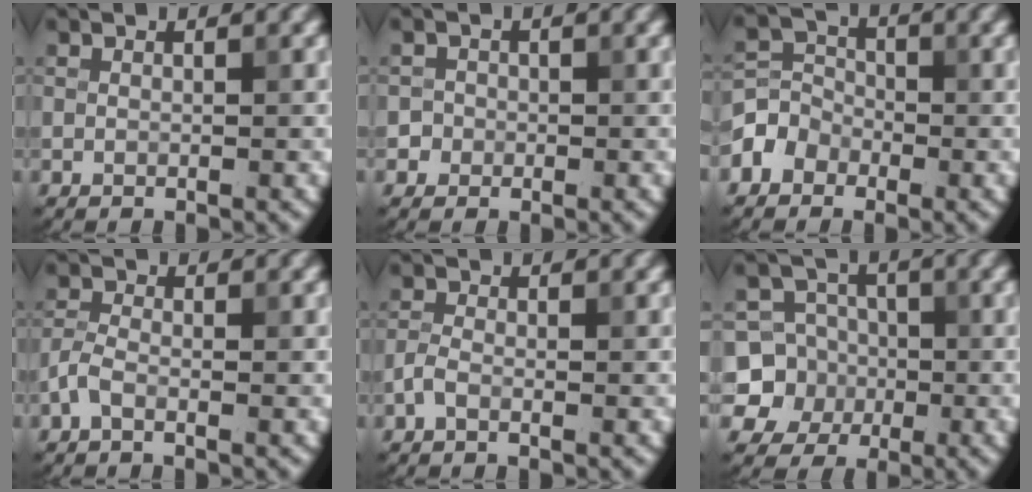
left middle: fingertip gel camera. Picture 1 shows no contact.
{"total": 1.3, "force": [-0.3, 1.3, 0.0], "torque": [0.016, 0.004, -0.009]}
{"total": 3.0, "force": [-1.6, 2.4, 0.7], "torque": [-0.012, 0.010, -0.040]}
{"total": 1.7, "force": [-0.9, 0.8, 1.2], "torque": [-0.029, 0.004, -0.026]}
{"total": 1.3, "force": [-0.7, 0.6, 0.9], "torque": [-0.022, 0.003, -0.021]}
{"total": 8.3, "force": [-1.1, 8.1, 1.6], "torque": [-0.041, 0.016, -0.042]}